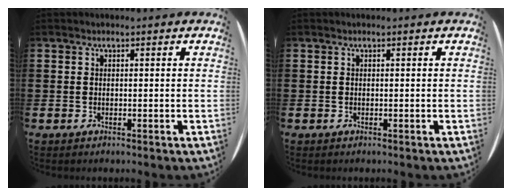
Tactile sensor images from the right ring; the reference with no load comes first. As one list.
[{"total": 0.0}]